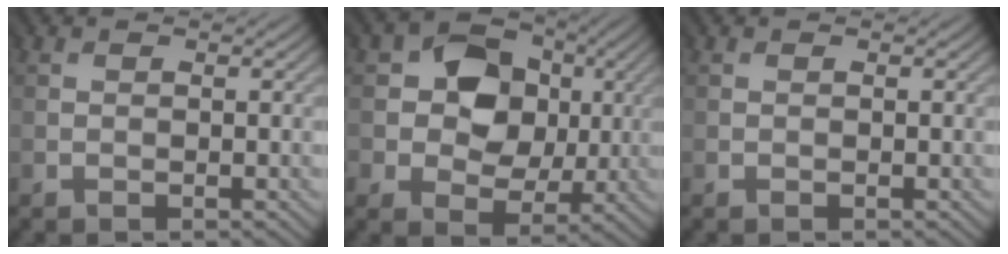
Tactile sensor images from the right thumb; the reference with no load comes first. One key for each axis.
{"total": 8.5, "fx": 1.6, "fy": 7.1, "fz": 4.5, "tx": -0.079, "ty": 0.002, "tz": 0.017}
{"total": 0.0}